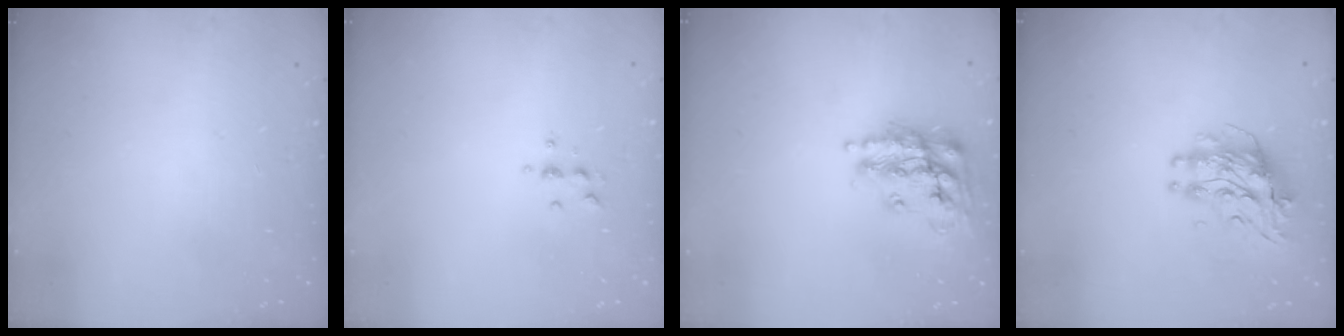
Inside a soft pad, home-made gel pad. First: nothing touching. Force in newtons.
{"total": 4.1, "press": 4.1, "slide": 0.5}
{"total": 16.5, "press": 16.5, "slide": 1.1}
{"total": 9.4, "press": 9.3, "slide": 0.9}